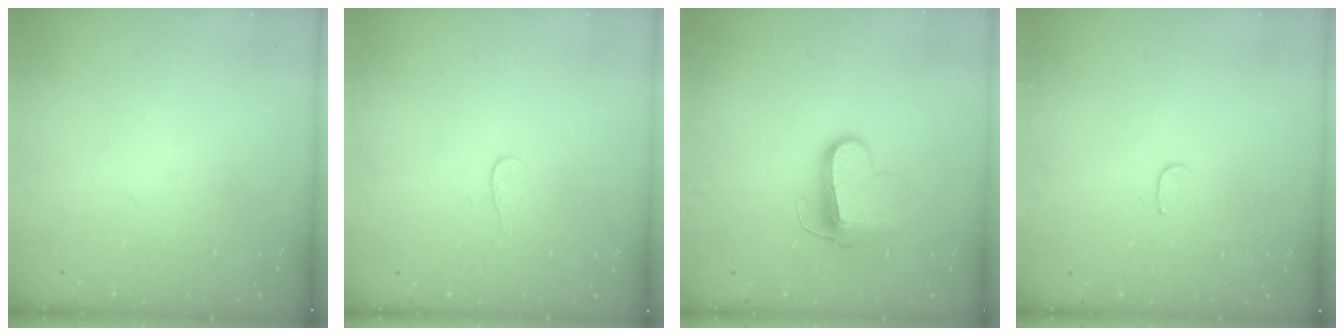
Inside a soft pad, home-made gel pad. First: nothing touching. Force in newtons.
{"total": 2.7, "press": 2.7, "slide": 0.3}
{"total": 10.3, "press": 10.3, "slide": 0.5}
{"total": 3.5, "press": 3.5, "slide": 0.3}